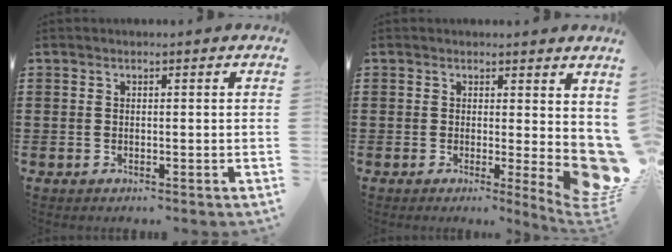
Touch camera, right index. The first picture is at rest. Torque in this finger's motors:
{"motor_torque": [2.14, 0.00, 1.05, 0.10]}